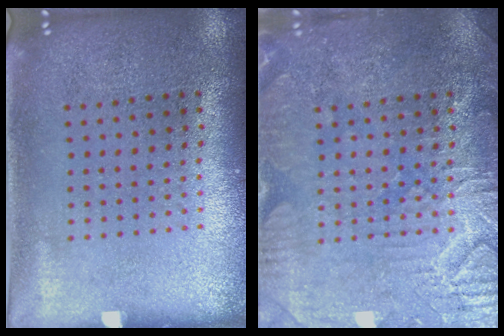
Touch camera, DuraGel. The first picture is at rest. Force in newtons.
{"total": 4.5, "press": 4.5, "slide": 0.6}